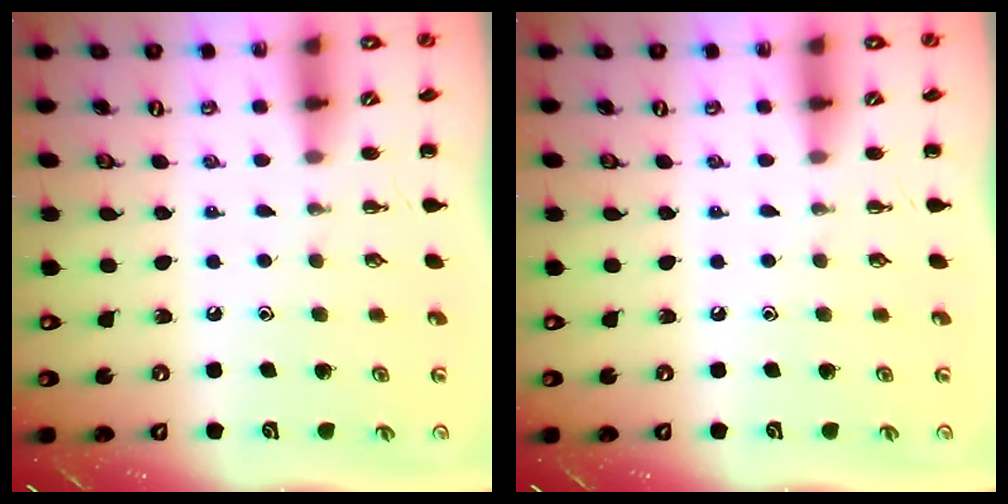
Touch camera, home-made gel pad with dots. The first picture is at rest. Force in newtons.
{"total": 0.0}